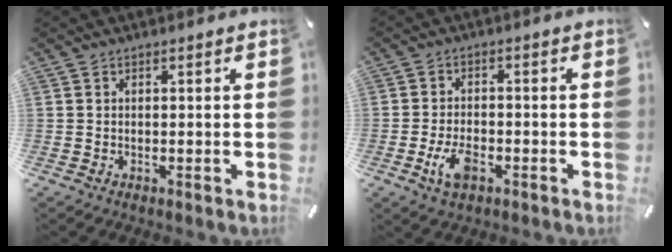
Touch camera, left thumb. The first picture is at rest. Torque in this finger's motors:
{"motor_torque": [-0.05, 0.14, 0.09, 0.03, 0.05]}